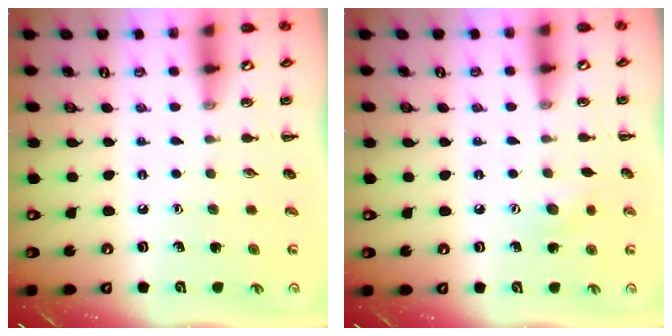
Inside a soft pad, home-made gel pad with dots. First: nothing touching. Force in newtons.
{"total": 6.3, "press": 6.1, "slide": 1.6}